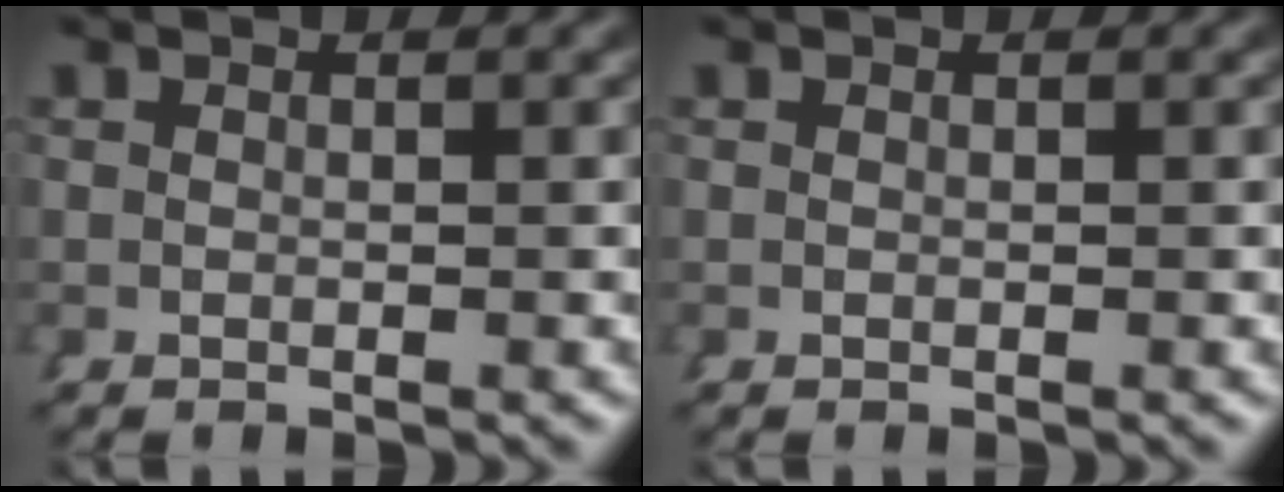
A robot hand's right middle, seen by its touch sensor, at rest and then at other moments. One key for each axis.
{"total": 0.0}